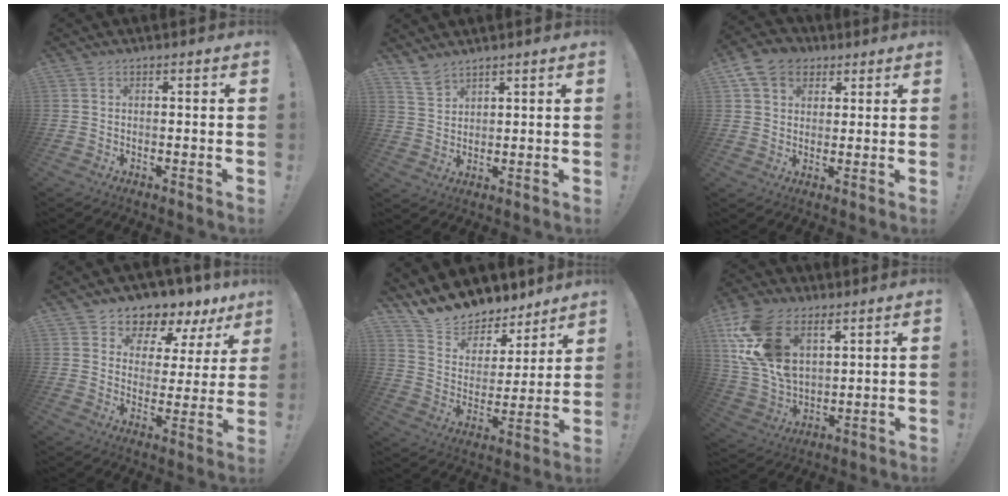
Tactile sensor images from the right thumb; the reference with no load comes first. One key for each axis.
{"total": 5.2, "fx": 4.3, "fy": 2.0, "fz": 2.0, "tx": -0.041, "ty": -0.023, "tz": 0.083}
{"total": 10.2, "fx": 4.7, "fy": 7.9, "fz": 4.3, "tx": -0.076, "ty": -0.008, "tz": 0.096}
{"total": 5.5, "fx": 4.7, "fy": 2.6, "fz": 1.0, "tx": -0.020, "ty": -0.055, "tz": 0.085}
{"total": 11.8, "fx": 10.9, "fy": 4.1, "fz": 1.9, "tx": -0.058, "ty": -0.095, "tz": 0.199}
{"total": 18.2, "fx": 8.9, "fy": 11.4, "fz": 10.9, "tx": -0.236, "ty": -0.041, "tz": 0.168}